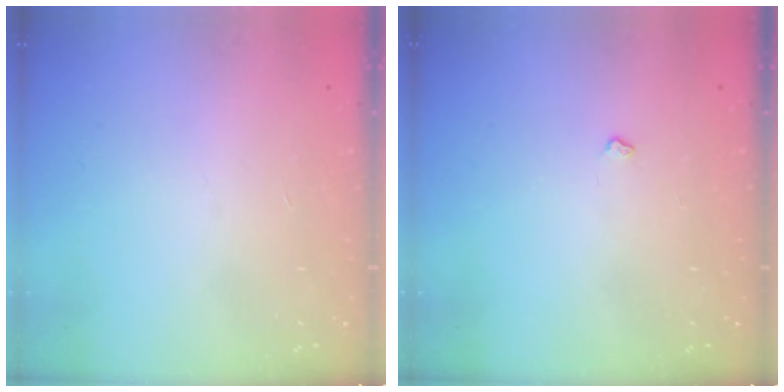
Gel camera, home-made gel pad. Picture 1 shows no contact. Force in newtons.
{"total": 2.9, "press": 2.9, "slide": 0.5}